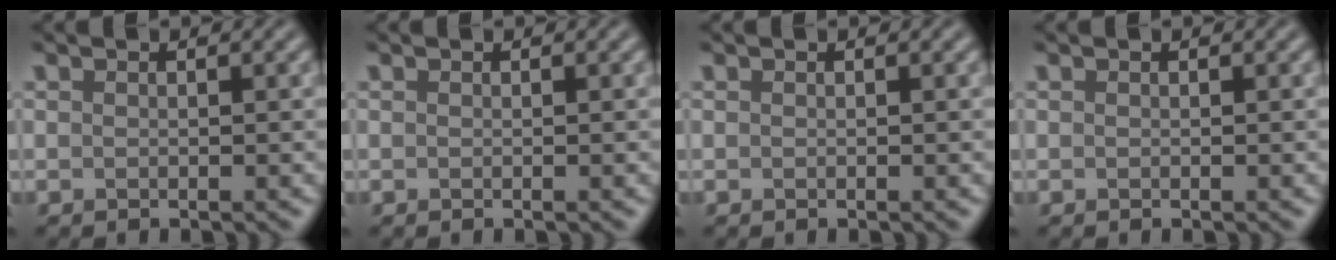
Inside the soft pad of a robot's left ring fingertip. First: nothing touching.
{"total": 0.0}
{"total": 0.0}
{"total": 0.0}